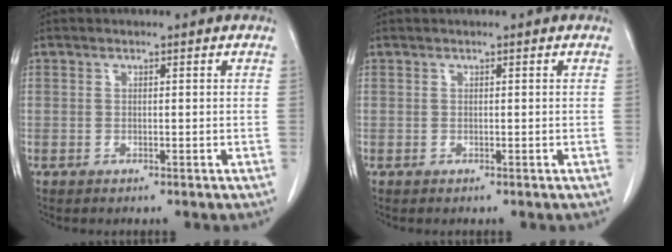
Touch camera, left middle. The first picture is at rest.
{"total": 0.0}